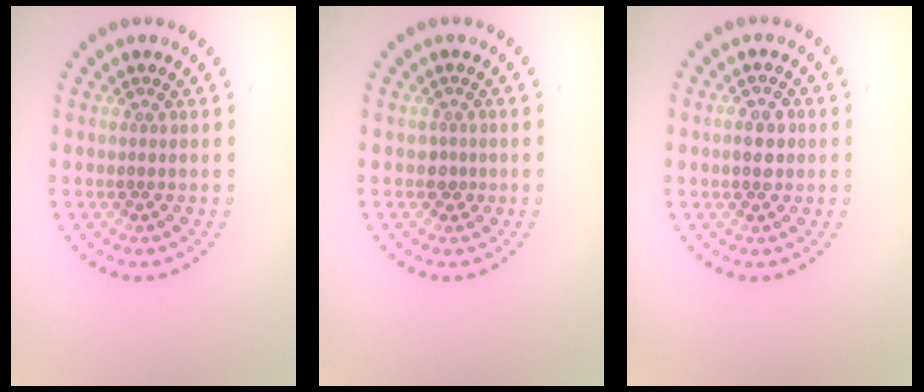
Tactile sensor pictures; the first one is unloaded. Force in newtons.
{"total": 1.0, "press": 0.8, "slide": 0.6}
{"total": 2.1, "press": 2.1, "slide": 0.1}